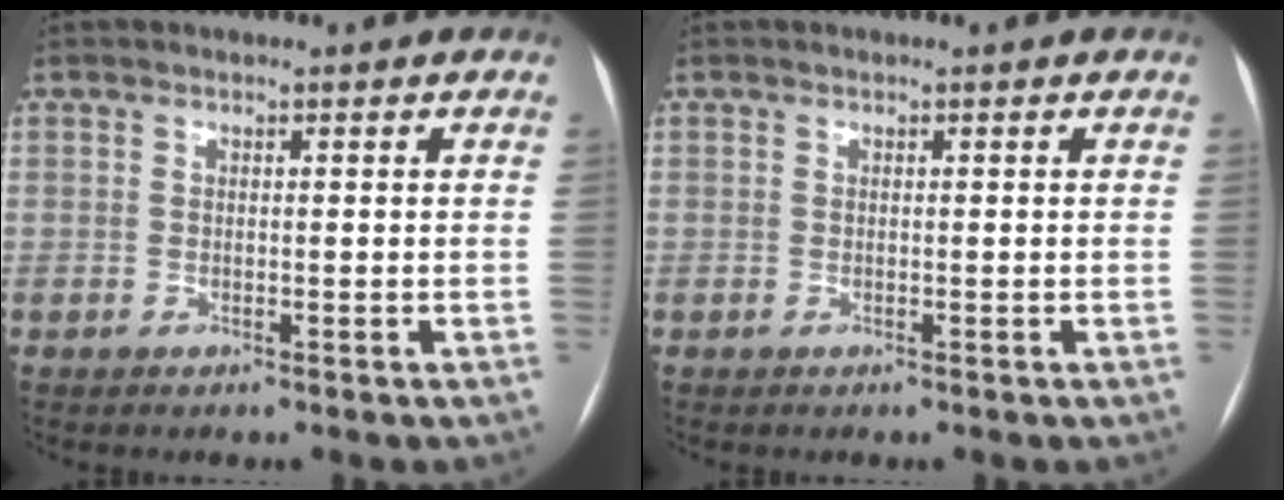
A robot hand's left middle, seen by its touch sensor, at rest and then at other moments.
{"total": 0.0}